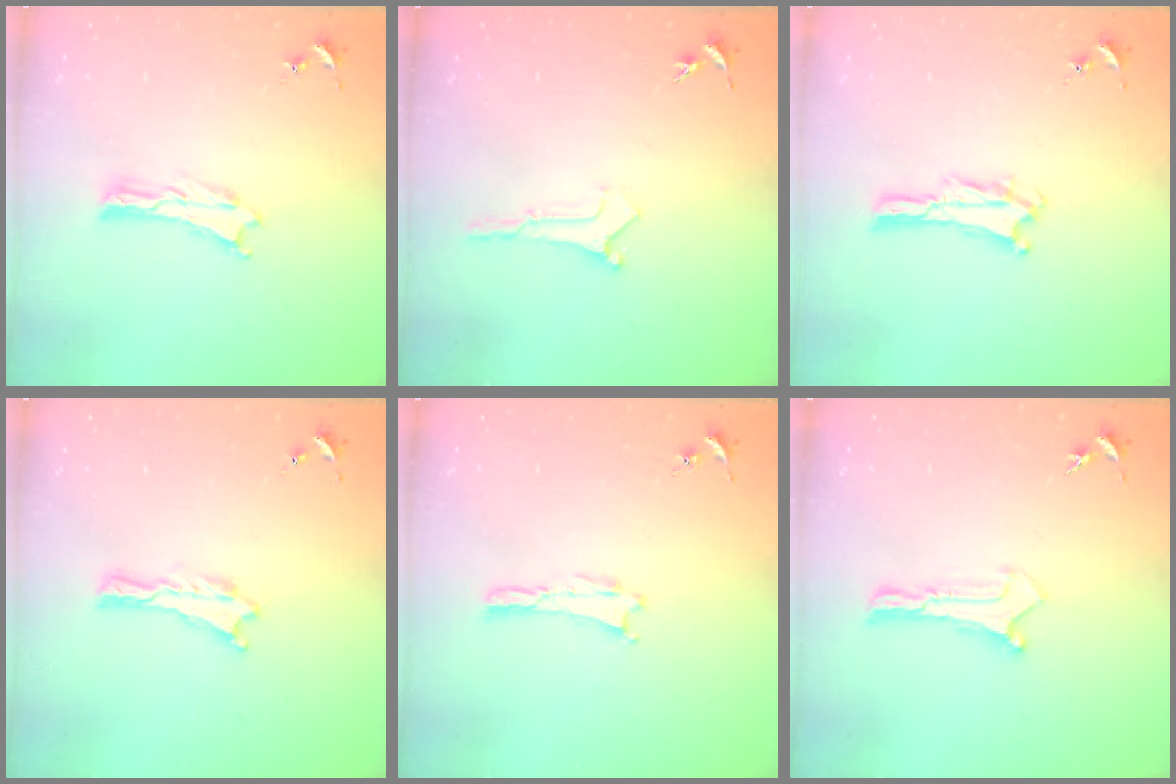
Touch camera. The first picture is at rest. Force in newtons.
{"total": 0.0}
{"total": 1.3, "press": 1.3, "slide": 0.4}
{"total": 0.0}
{"total": 0.0}
{"total": 0.0}